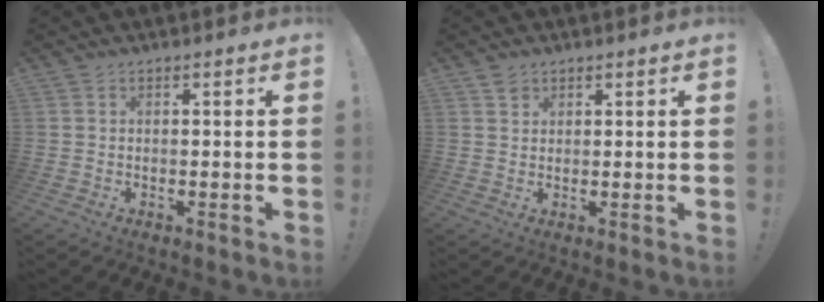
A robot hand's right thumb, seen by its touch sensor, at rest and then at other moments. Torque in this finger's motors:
{"motor_torque": [-0.16, 0.19, -0.03, 0.00, 0.00]}